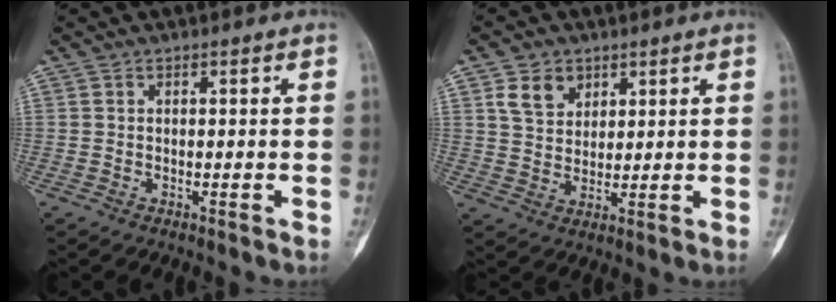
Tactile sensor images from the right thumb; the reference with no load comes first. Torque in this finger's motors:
{"motor_torque": [-0.61, 0.61, 0.10, -0.10, 0.06]}